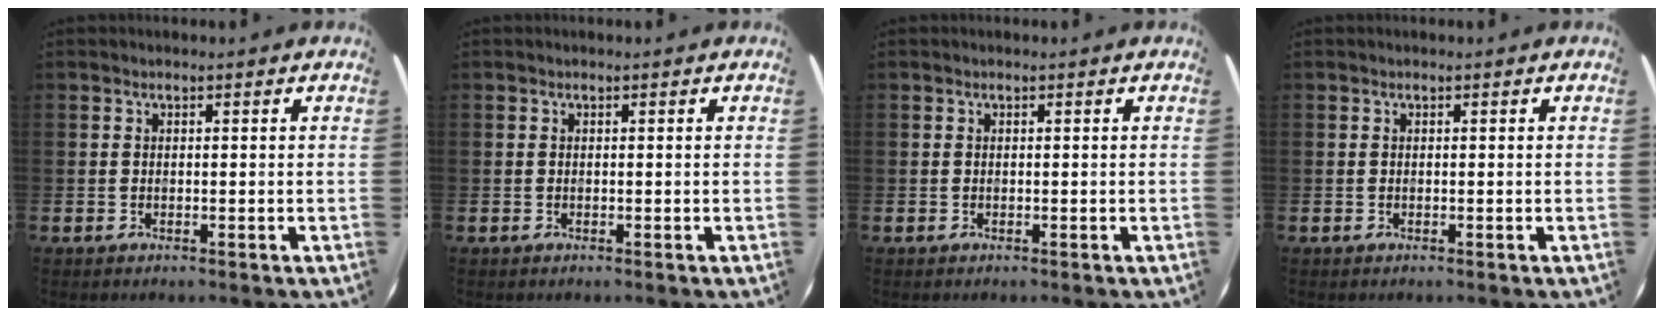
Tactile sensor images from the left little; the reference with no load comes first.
{"total": 0.0}
{"total": 0.0}
{"total": 0.0}